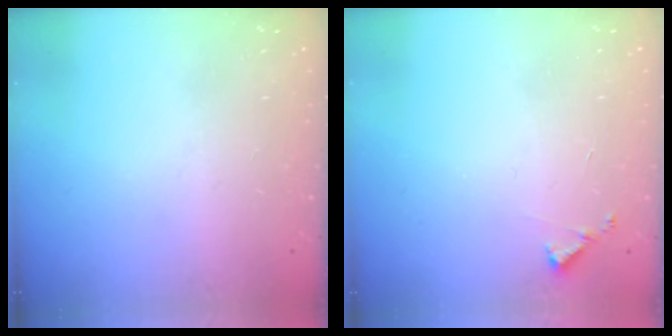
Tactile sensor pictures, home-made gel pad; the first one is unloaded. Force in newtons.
{"total": 3.6, "press": 3.6, "slide": 0.3}